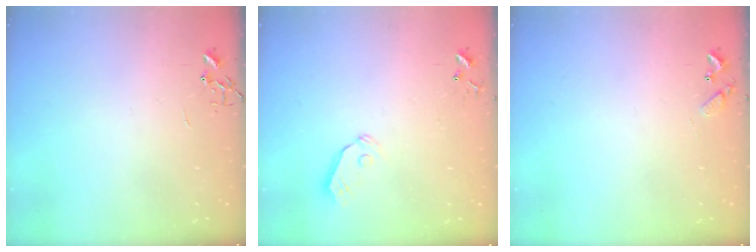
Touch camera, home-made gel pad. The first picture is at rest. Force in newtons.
{"total": 4.4, "press": 4.3, "slide": 0.5}
{"total": 5.5, "press": 5.5, "slide": 0.4}